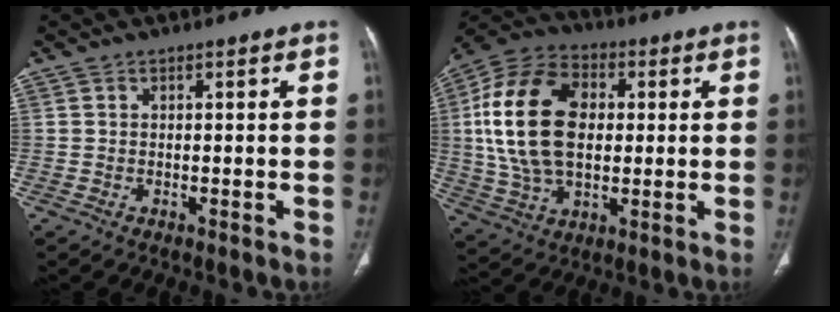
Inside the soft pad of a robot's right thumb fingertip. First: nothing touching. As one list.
[{"total": 21.0, "force": [2.3, 13.5, 15.9], "torque": [-0.294, 0.012, 0.042]}]